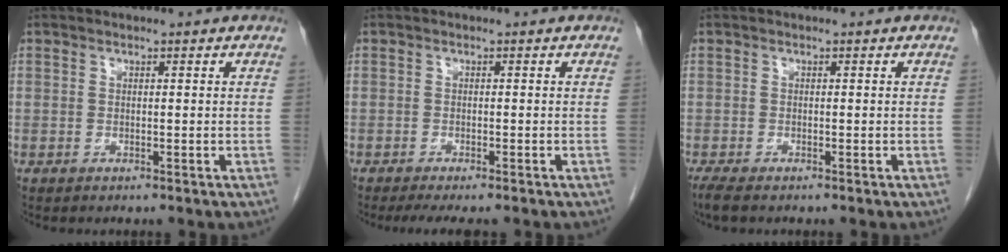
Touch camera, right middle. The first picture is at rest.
{"total": 5.2, "force": [-4.2, 0.9, 2.8], "torque": [-0.033, -0.009, -0.062]}
{"total": 2.0, "force": [-1.6, 0.3, 1.2], "torque": [-0.028, -0.009, -0.028]}